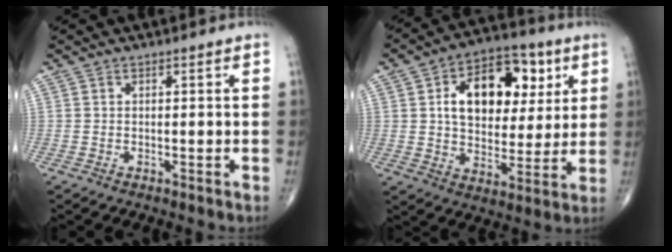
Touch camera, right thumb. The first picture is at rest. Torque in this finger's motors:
{"motor_torque": [0.83, 3.49, 0.21, 0.08, 0.07]}